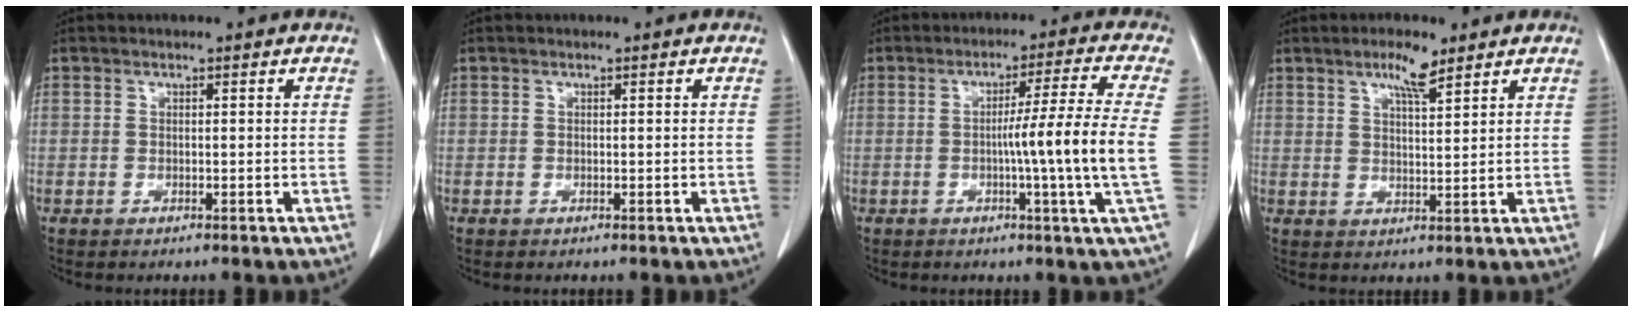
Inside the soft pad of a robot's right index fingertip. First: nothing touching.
{"total": 0.0}
{"total": 10.6, "force": [-1.2, -2.8, 10.1], "torque": [-0.157, -0.011, -0.019]}
{"total": 4.7, "force": [3.3, 0.8, 3.2], "torque": [-0.058, 0.001, 0.056]}